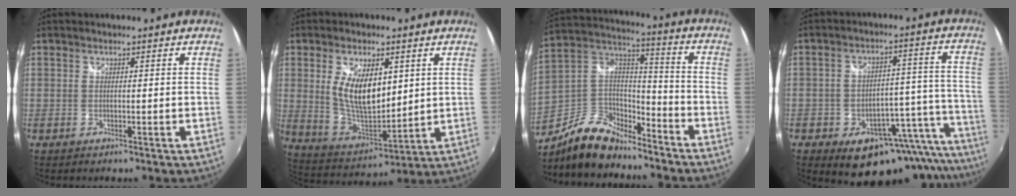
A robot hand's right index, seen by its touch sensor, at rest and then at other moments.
{"total": 13.1, "force": [3.3, 6.4, 11.0], "torque": [-0.210, -0.007, 0.075]}
{"total": 14.3, "force": [-11.1, 6.4, 6.4], "torque": [-0.155, 0.024, -0.201]}
{"total": 19.7, "force": [-15.0, 9.4, 8.7], "torque": [-0.094, 0.039, -0.184]}